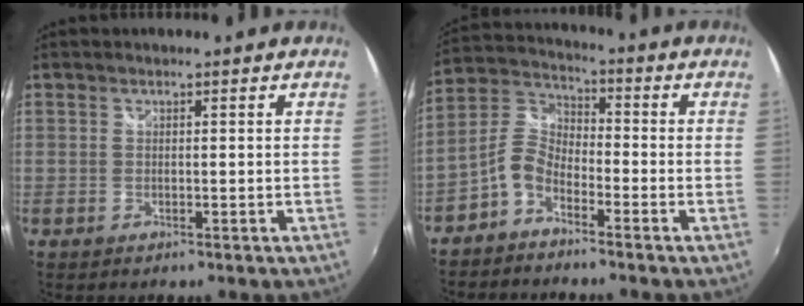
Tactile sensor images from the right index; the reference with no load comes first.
{"total": 6.2, "force": [-3.9, 3.3, 3.5], "torque": [-0.086, 0.021, -0.088]}